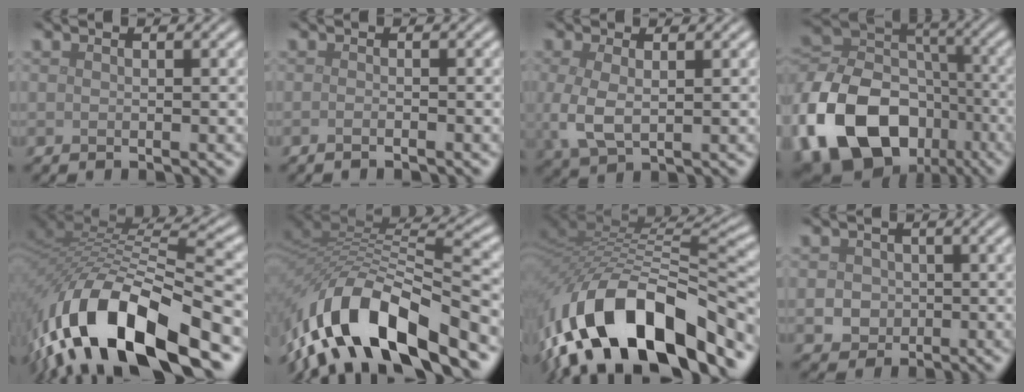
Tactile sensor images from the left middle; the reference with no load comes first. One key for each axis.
{"total": 0.9, "fx": -0.6, "fy": 0.2, "fz": 0.7, "tx": -0.009, "ty": -0.001, "tz": -0.013}
{"total": 3.6, "fx": -0.1, "fy": 2.0, "fz": 3.0, "tx": -0.079, "ty": -0.007, "tz": 0.001}
{"total": 16.9, "fx": -7.5, "fy": 12.1, "fz": 9.1, "tx": -0.223, "ty": -0.022, "tz": -0.142}
{"total": 15.2, "fx": -8.4, "fy": 5.6, "fz": 11.4, "tx": -0.224, "ty": 0.007, "tz": -0.150}
{"total": 13.6, "fx": -8.1, "fy": 5.3, "fz": 9.5, "tx": -0.184, "ty": 0.016, "tz": -0.146}
{"total": 15.0, "fx": -8.3, "fy": 6.4, "fz": 10.7, "tx": -0.200, "ty": 0.013, "tz": -0.144}
{"total": 2.7, "fx": -0.1, "fy": 2.6, "fz": 1.0, "tx": -0.004, "ty": 0.003, "tz": -0.010}